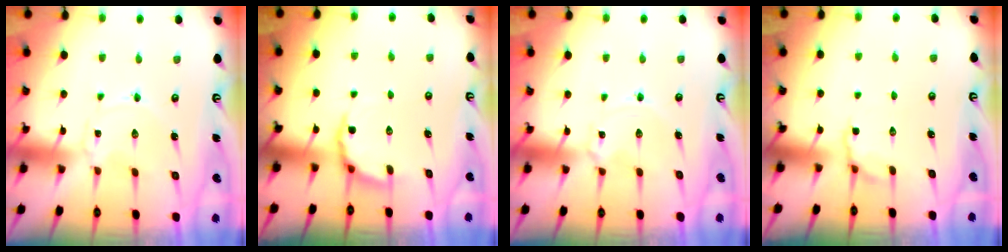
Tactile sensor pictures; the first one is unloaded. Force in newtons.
{"total": 4.5, "press": 3.7, "slide": 2.6}
{"total": 1.5, "press": 1.5, "slide": 0.1}
{"total": 3.5, "press": 3.2, "slide": 1.5}